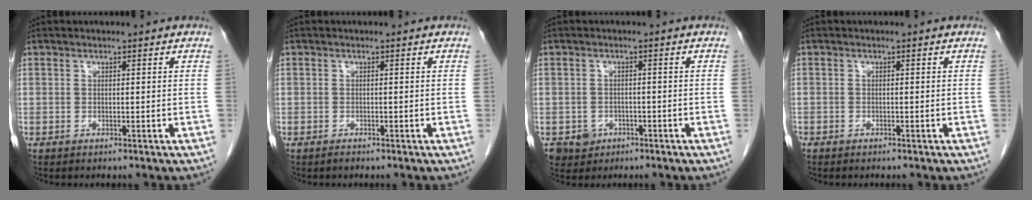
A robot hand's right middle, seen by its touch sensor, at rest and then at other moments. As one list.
[{"total": 0.5, "force": [-0.5, 0.2, 0.1], "torque": [-0.003, -0.001, -0.008]}, {"total": 3.3, "force": [-1.5, 2.8, 0.4], "torque": [-0.003, 0.008, -0.020]}, {"total": 0.6, "force": [-0.5, 0.3, 0.1], "torque": [-0.005, 0.001, -0.009]}]